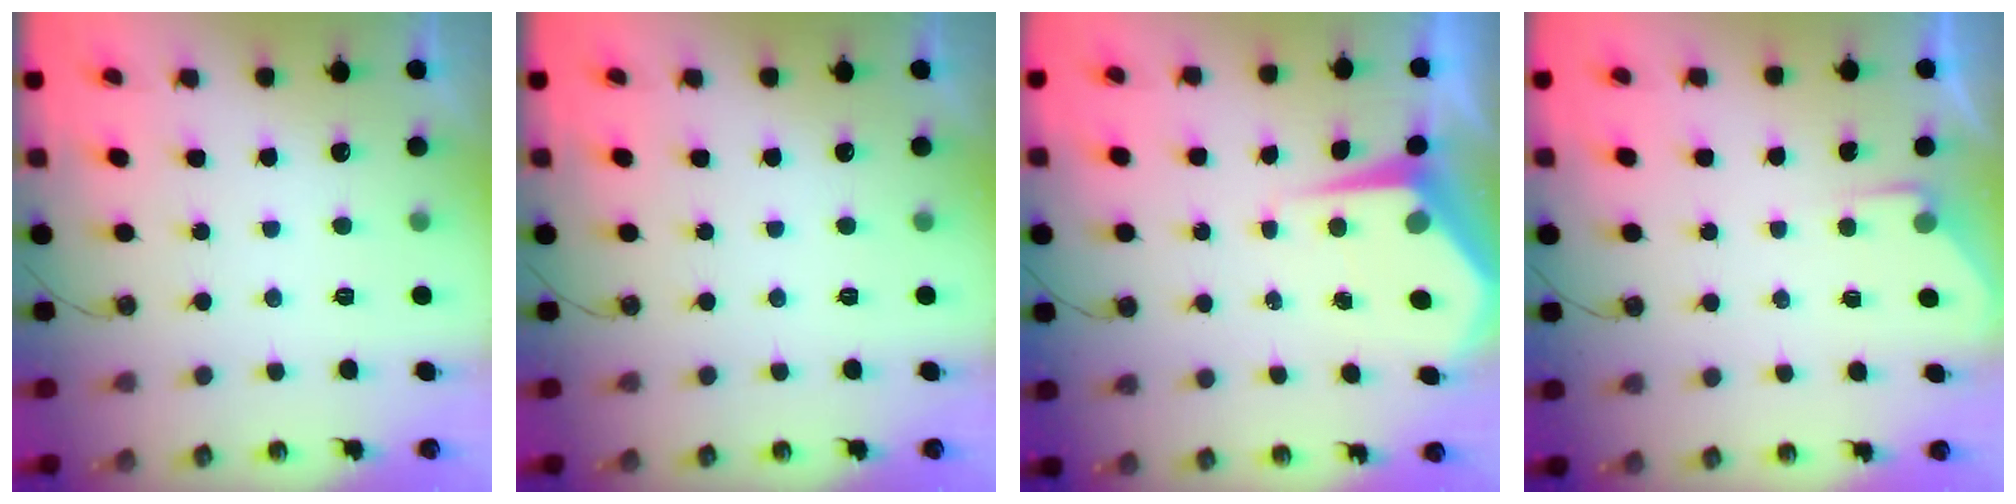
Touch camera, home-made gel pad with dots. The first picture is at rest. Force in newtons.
{"total": 0.0}
{"total": 6.1, "press": 6.0, "slide": 0.4}
{"total": 3.5, "press": 3.5, "slide": 0.4}